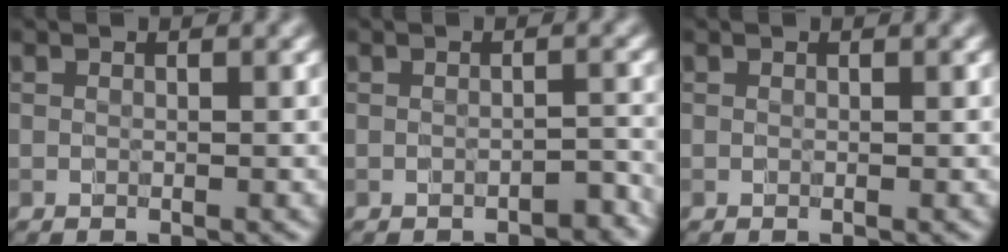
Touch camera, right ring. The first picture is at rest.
{"total": 1.6, "force": [-1.1, 0.7, 0.9], "torque": [-0.011, 0.002, -0.013]}
{"total": 0.0}